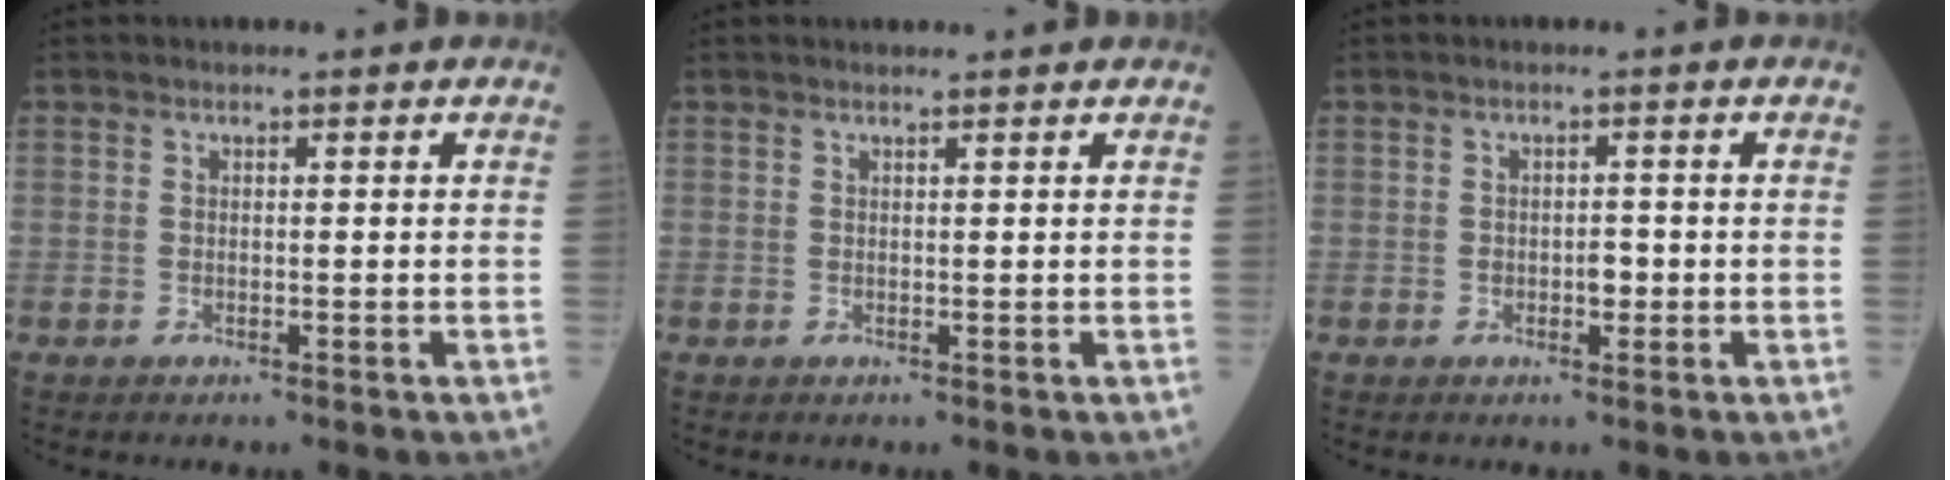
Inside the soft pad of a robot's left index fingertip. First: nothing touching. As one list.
[{"total": 1.7, "force": [1.6, -0.1, 0.5], "torque": [-0.007, 0.007, 0.019]}, {"total": 1.7, "force": [-0.5, 0.9, 1.3], "torque": [-0.019, 0.003, -0.005]}]